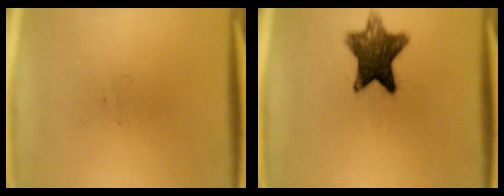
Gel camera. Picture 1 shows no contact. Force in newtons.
{"total": 10.0}